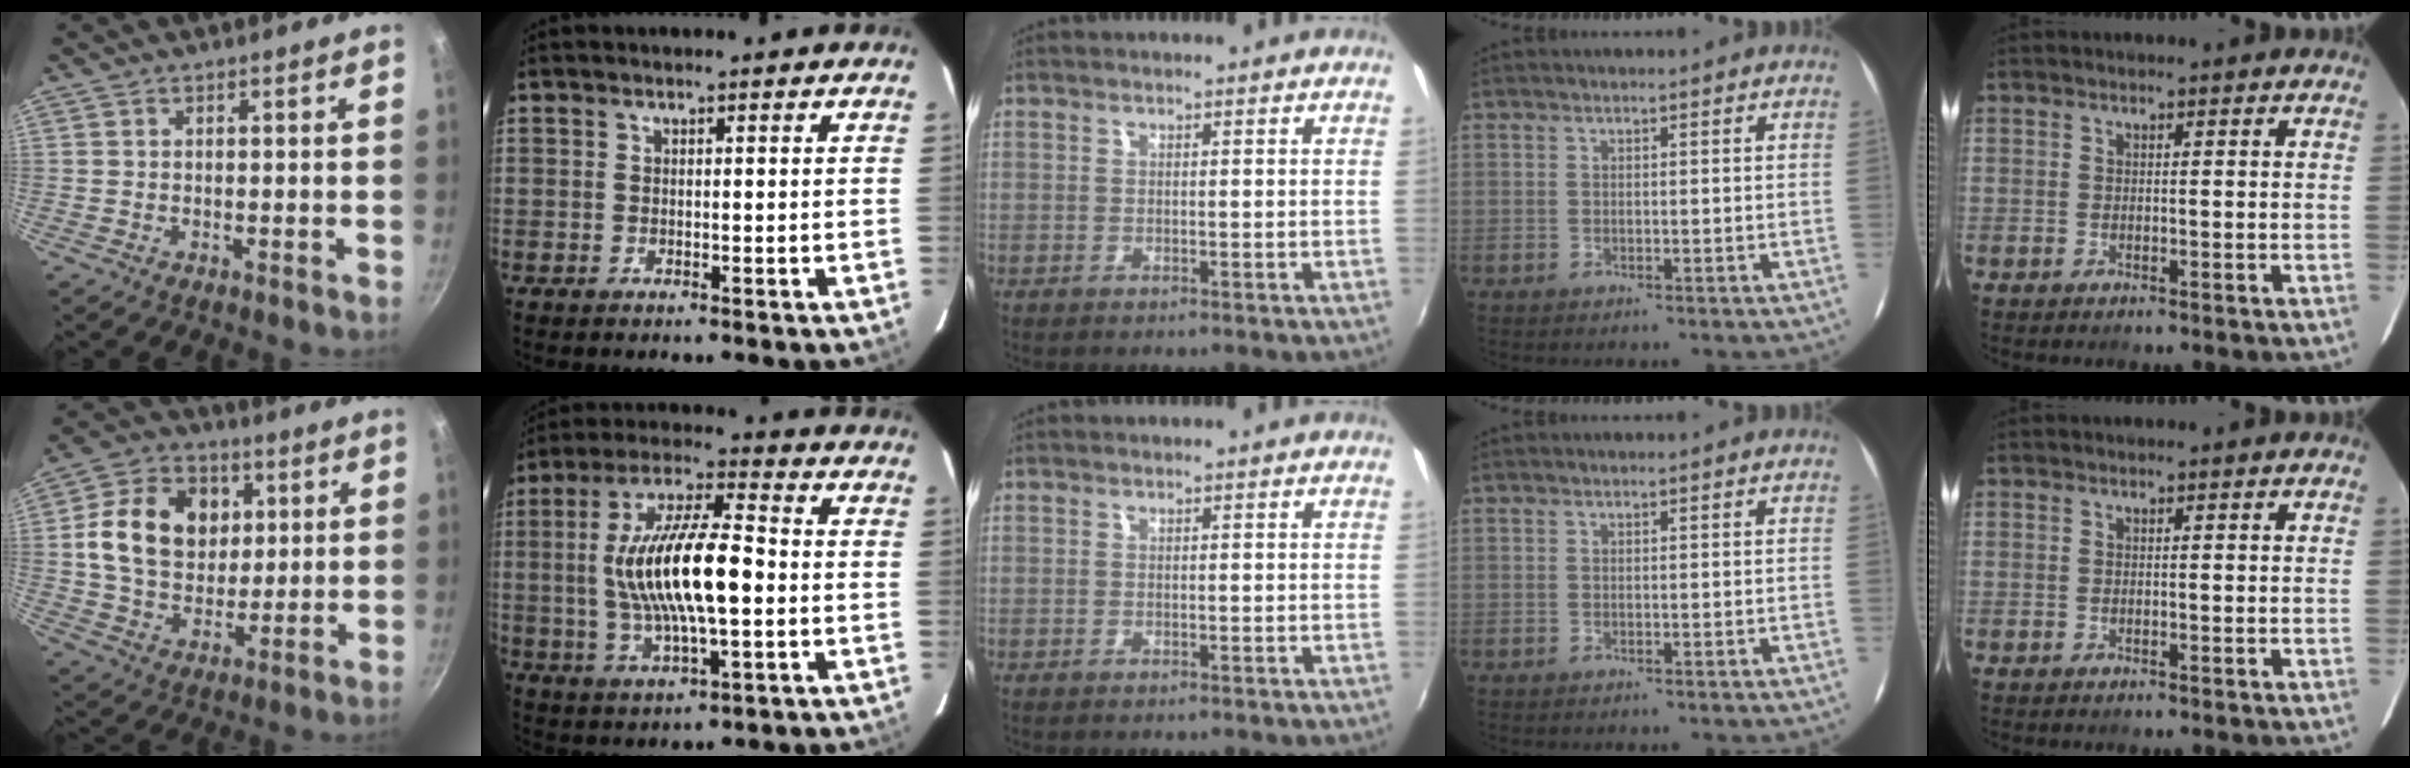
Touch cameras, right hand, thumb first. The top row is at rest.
{"thumb": {"total": 16.7, "force": [3.4, 12.8, 10.2], "torque": [-0.153, 0.003, 0.053]}, "index": {"total": 17.1, "force": [-0.7, 5.0, 16.3], "torque": [-0.311, 0.007, -0.011]}}